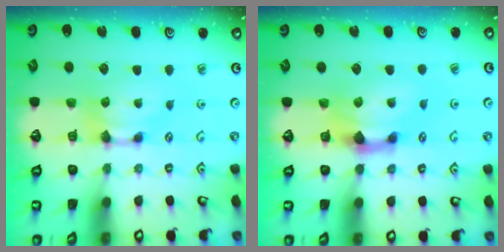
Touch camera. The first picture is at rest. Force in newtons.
{"total": 2.4, "press": 1.6, "slide": 1.7}